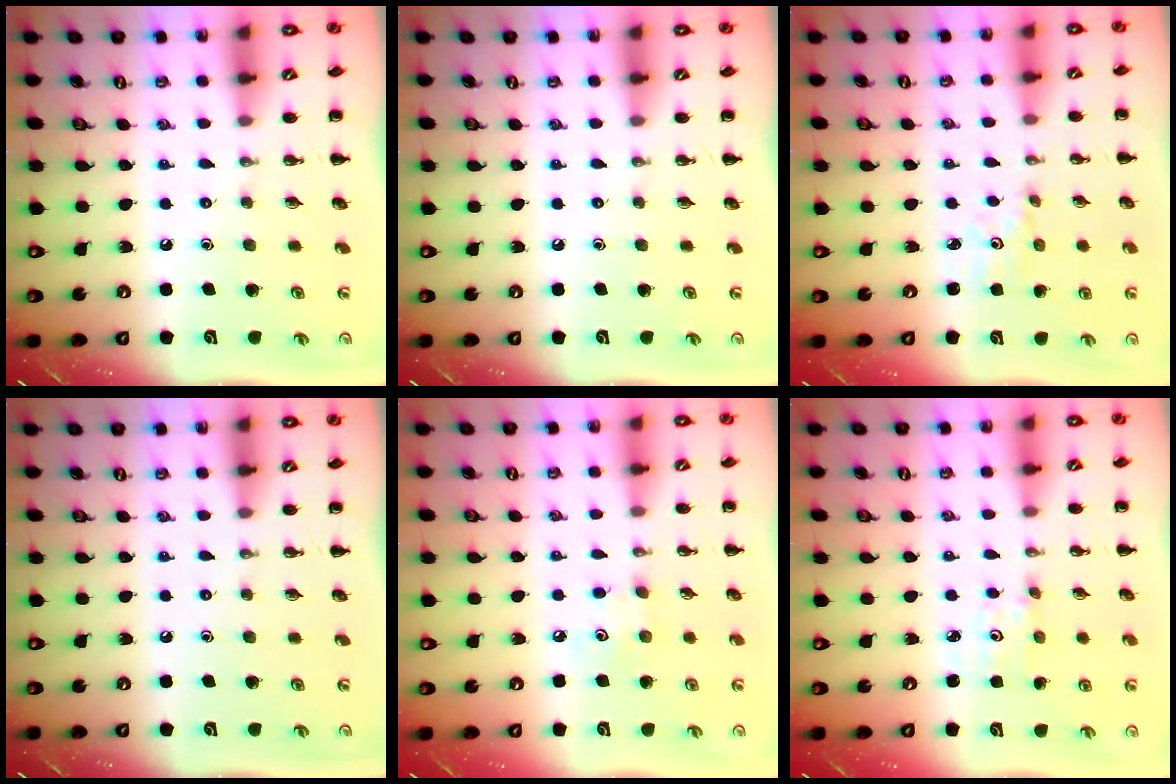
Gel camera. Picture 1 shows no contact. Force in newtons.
{"total": 0.0}
{"total": 2.4, "press": 2.3, "slide": 0.7}
{"total": 0.0}
{"total": 4.4, "press": 4.3, "slide": 0.9}
{"total": 2.4, "press": 2.3, "slide": 0.7}